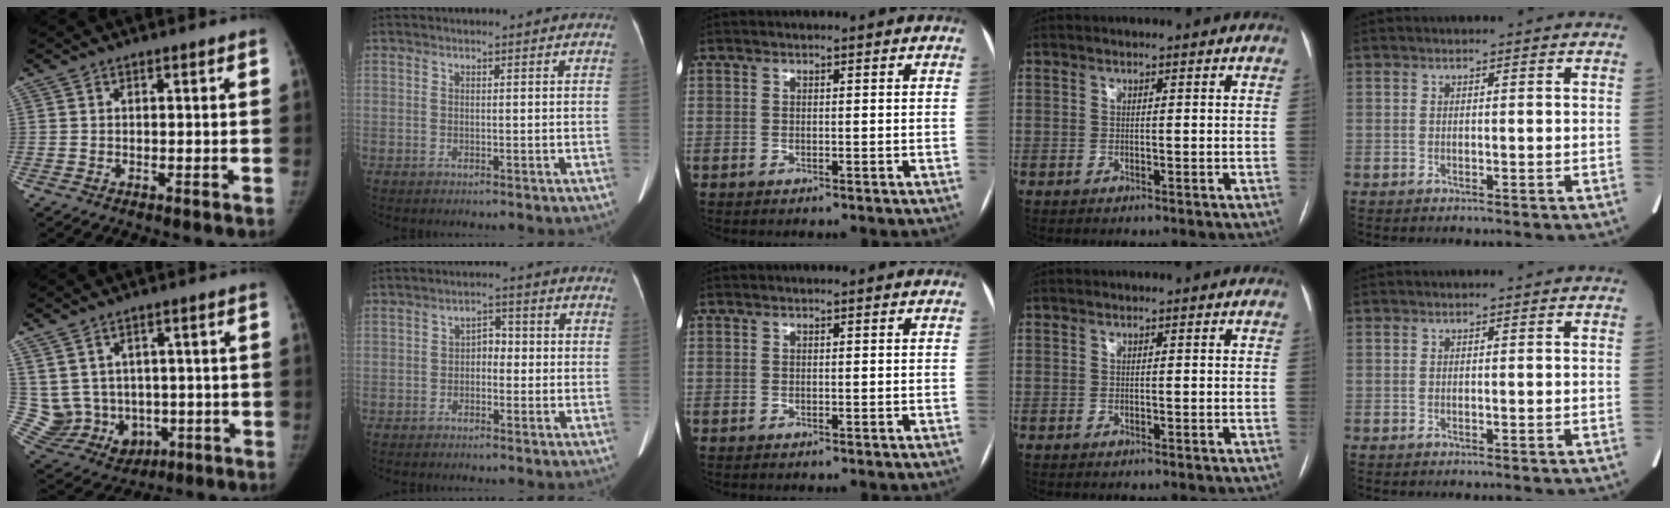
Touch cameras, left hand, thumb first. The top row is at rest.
{"thumb": {"total": 12.0, "force": [-0.2, 10.8, 5.3], "torque": [-0.087, 0.013, 0.035]}, "index": {"total": 3.2, "force": [-0.5, 2.0, 2.4], "torque": [-0.036, 0.020, -0.012]}}